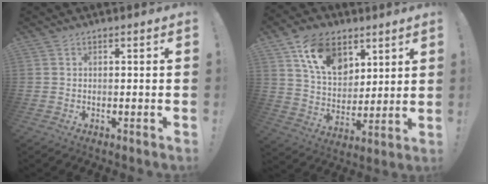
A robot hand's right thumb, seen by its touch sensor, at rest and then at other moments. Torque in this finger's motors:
{"motor_torque": [2.07, 2.93, 0.70, -0.45, 0.57]}